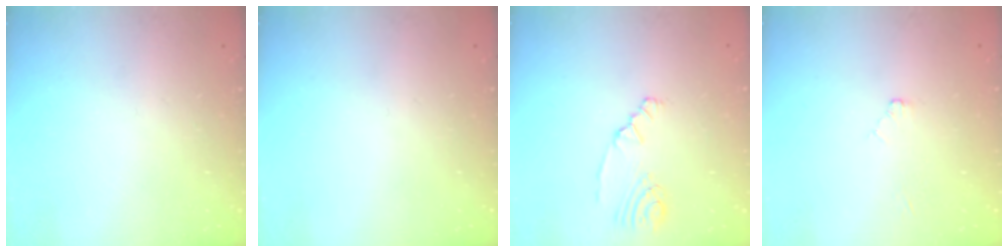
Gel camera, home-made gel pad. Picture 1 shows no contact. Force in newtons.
{"total": 0.0}
{"total": 2.3, "press": 2.3, "slide": 0.3}
{"total": 2.4, "press": 2.4, "slide": 0.4}